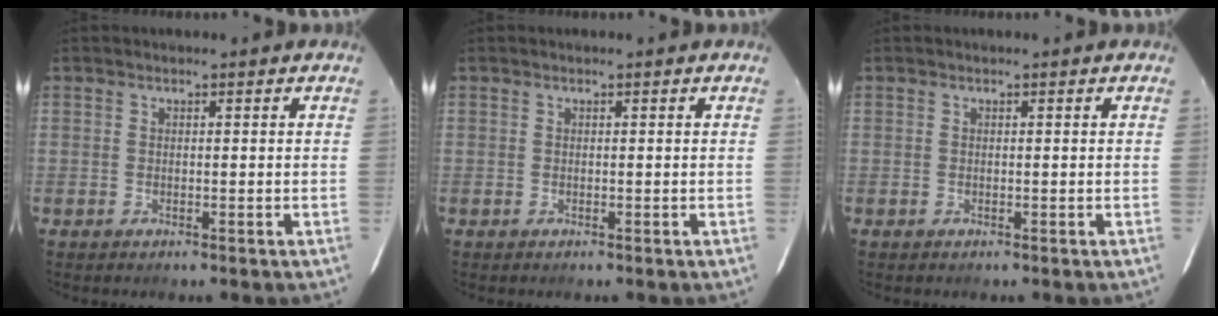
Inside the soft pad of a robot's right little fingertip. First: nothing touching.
{"total": 0.0}
{"total": 0.0}